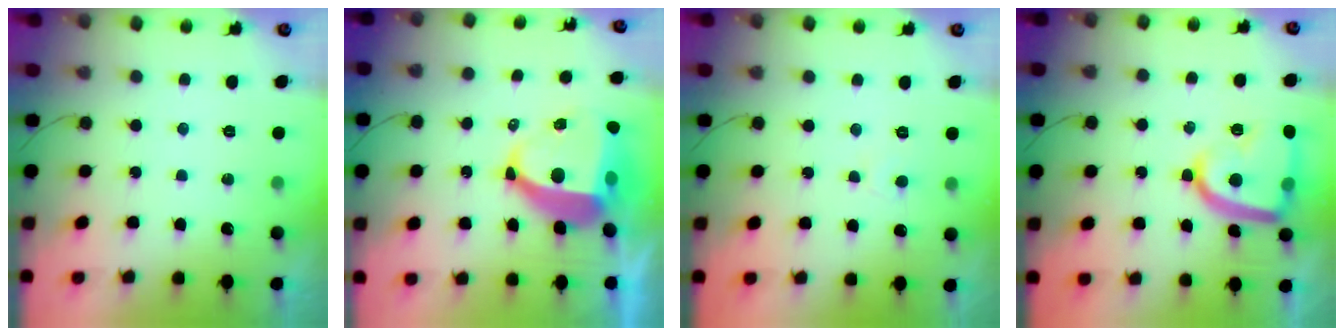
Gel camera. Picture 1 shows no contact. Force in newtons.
{"total": 13.4, "press": 13.2, "slide": 1.8}
{"total": 4.4, "press": 4.3, "slide": 0.5}
{"total": 17.2, "press": 17.1, "slide": 1.5}